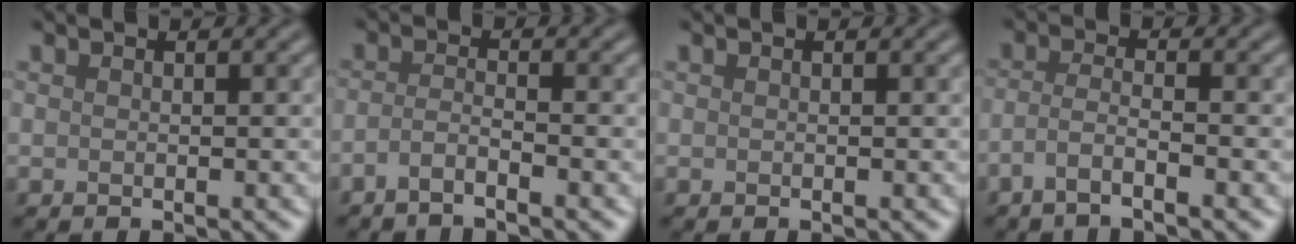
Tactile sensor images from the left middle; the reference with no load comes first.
{"total": 1.9, "force": [-1.3, 0.3, 1.3], "torque": [-0.024, -0.001, -0.035]}
{"total": 0.0}
{"total": 2.5, "force": [-1.5, 0.4, 1.9], "torque": [-0.037, 0.003, -0.042]}